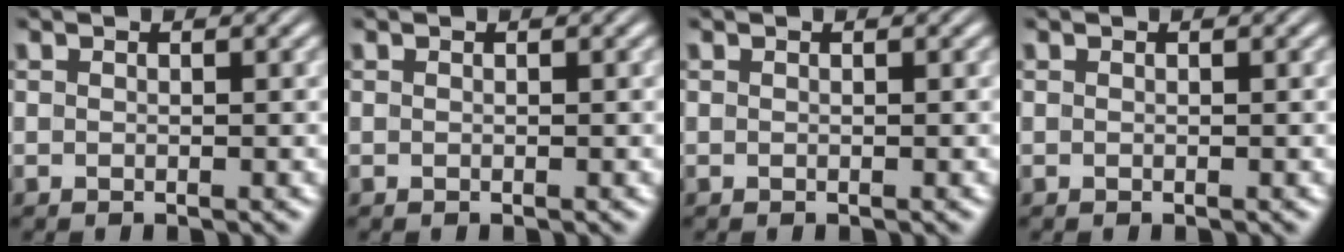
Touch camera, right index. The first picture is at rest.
{"total": 0.0}
{"total": 0.0}
{"total": 0.0}